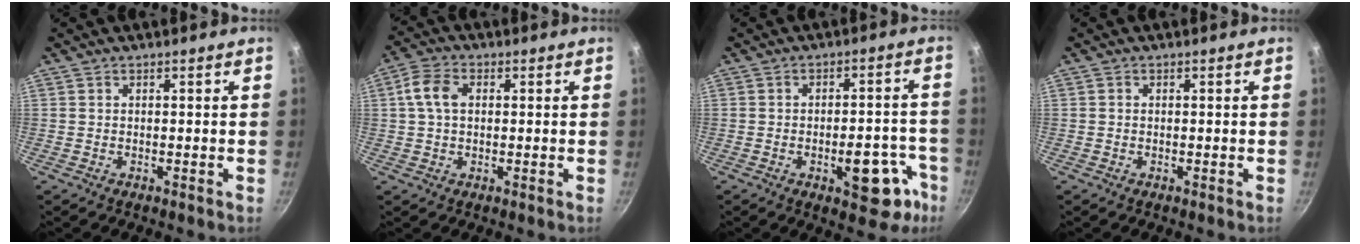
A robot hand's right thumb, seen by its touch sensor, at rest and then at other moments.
{"total": 5.9, "force": [0.9, 4.0, 4.3], "torque": [-0.083, 0.015, 0.010]}
{"total": 12.1, "force": [-5.3, 5.8, 9.2], "torque": [-0.061, 0.037, -0.063]}
{"total": 0.0}